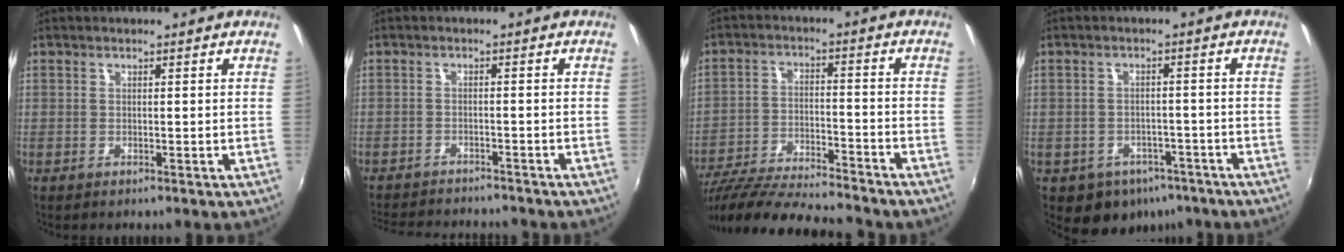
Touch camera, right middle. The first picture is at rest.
{"total": 10.9, "force": [-10.0, 2.4, 3.7], "torque": [-0.093, -0.010, -0.150]}
{"total": 19.9, "force": [-17.4, 2.5, 9.3], "torque": [-0.182, -0.041, -0.282]}
{"total": 9.2, "force": [-5.3, 6.8, 3.1], "torque": [-0.081, 0.004, -0.055]}